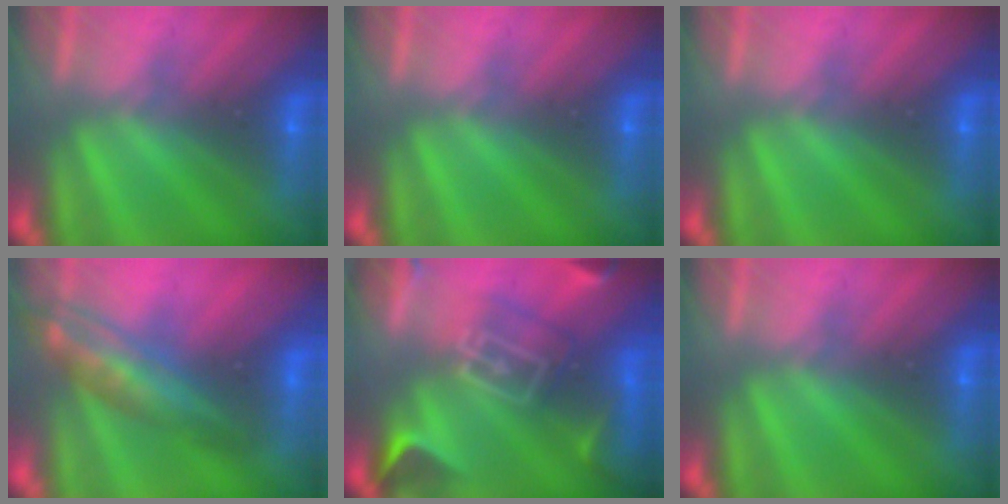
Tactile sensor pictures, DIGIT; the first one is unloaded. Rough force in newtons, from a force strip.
{"total": 0.0}
{"total": 0.0}
{"total": 2.9}
{"total": 7.7}
{"total": 0.0}